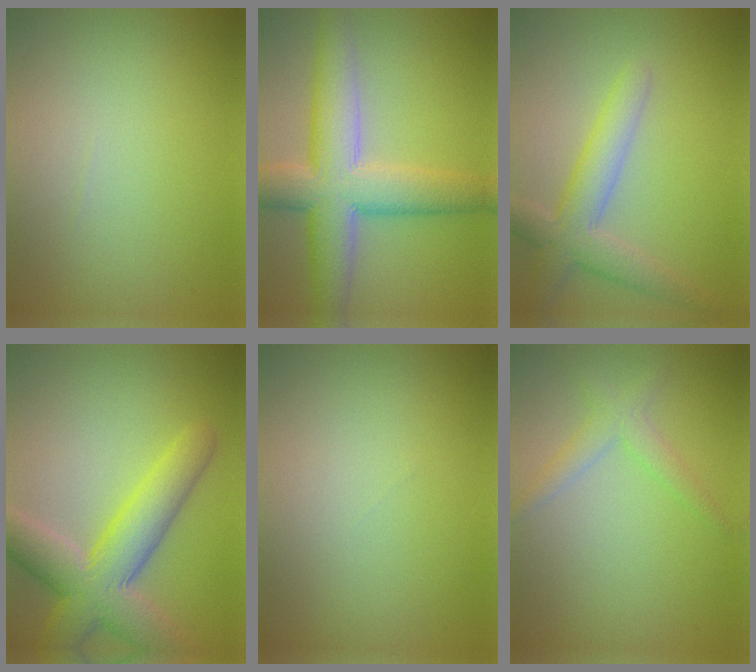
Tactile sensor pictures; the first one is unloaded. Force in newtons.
{"total": 8.4, "press": 8.4, "slide": 0.4}
{"total": 4.4, "press": 4.4, "slide": 0.3}
{"total": 7.7, "press": 7.7, "slide": 0.3}
{"total": 0.0}
{"total": 2.1, "press": 2.1, "slide": 0.1}